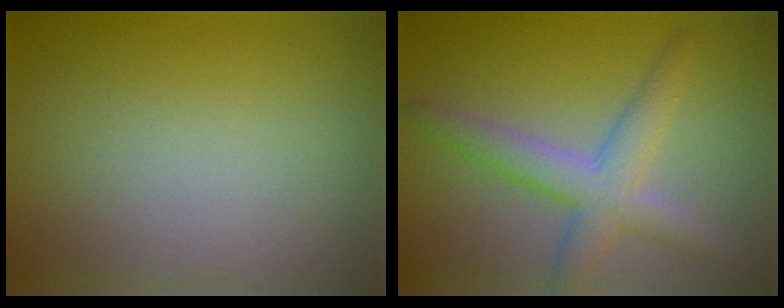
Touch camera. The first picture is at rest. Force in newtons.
{"total": 4.2, "press": 4.2, "slide": 0.1}